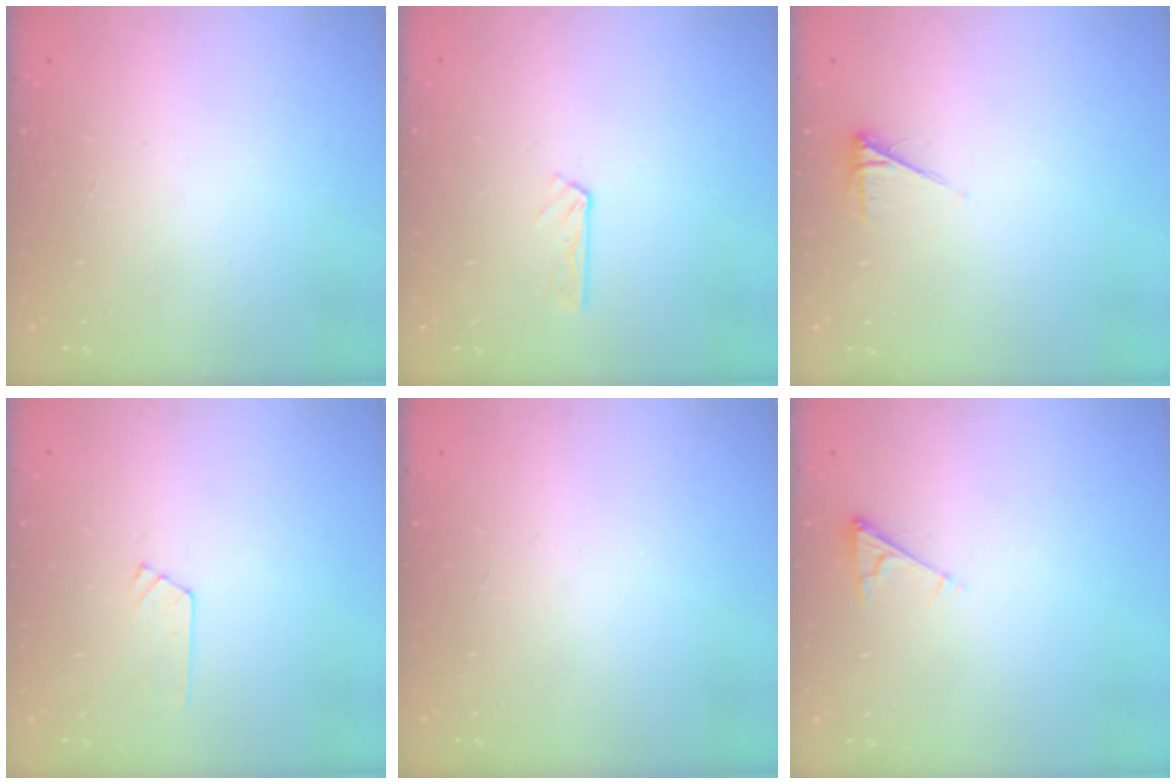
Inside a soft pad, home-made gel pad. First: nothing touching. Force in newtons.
{"total": 2.6, "press": 2.6, "slide": 0.2}
{"total": 3.5, "press": 3.5, "slide": 0.6}
{"total": 6.1, "press": 6.0, "slide": 0.7}
{"total": 0.0}
{"total": 2.8, "press": 2.7, "slide": 0.4}